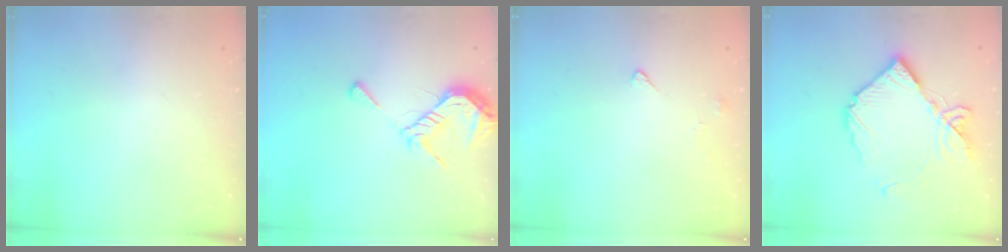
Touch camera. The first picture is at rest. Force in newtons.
{"total": 8.5, "press": 8.5, "slide": 1.0}
{"total": 2.6, "press": 2.6, "slide": 0.5}
{"total": 15.9, "press": 15.8, "slide": 2.0}